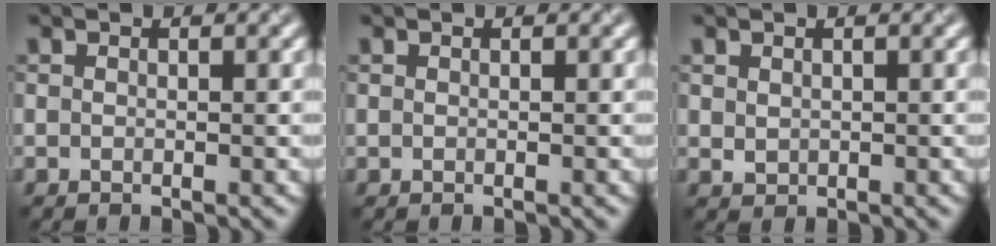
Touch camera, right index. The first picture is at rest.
{"total": 0.0}
{"total": 0.9, "force": [0.4, 0.7, 0.4], "torque": [-0.010, -0.002, 0.012]}